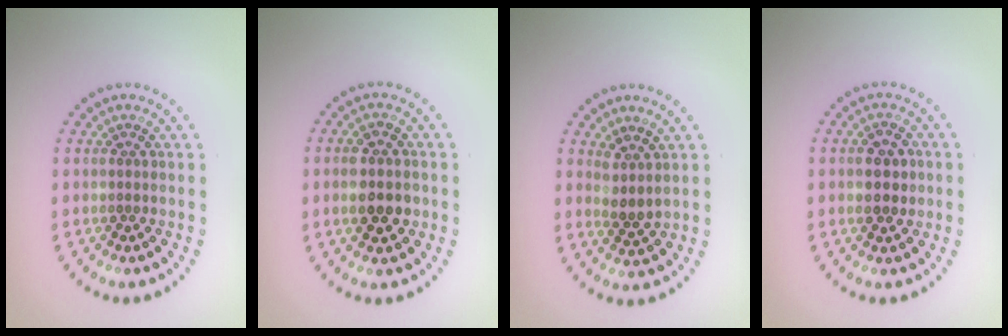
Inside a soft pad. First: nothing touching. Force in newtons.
{"total": 3.4, "press": 3.4, "slide": 0.3}
{"total": 2.0, "press": 1.5, "slide": 1.3}
{"total": 2.8, "press": 2.8, "slide": 0.2}